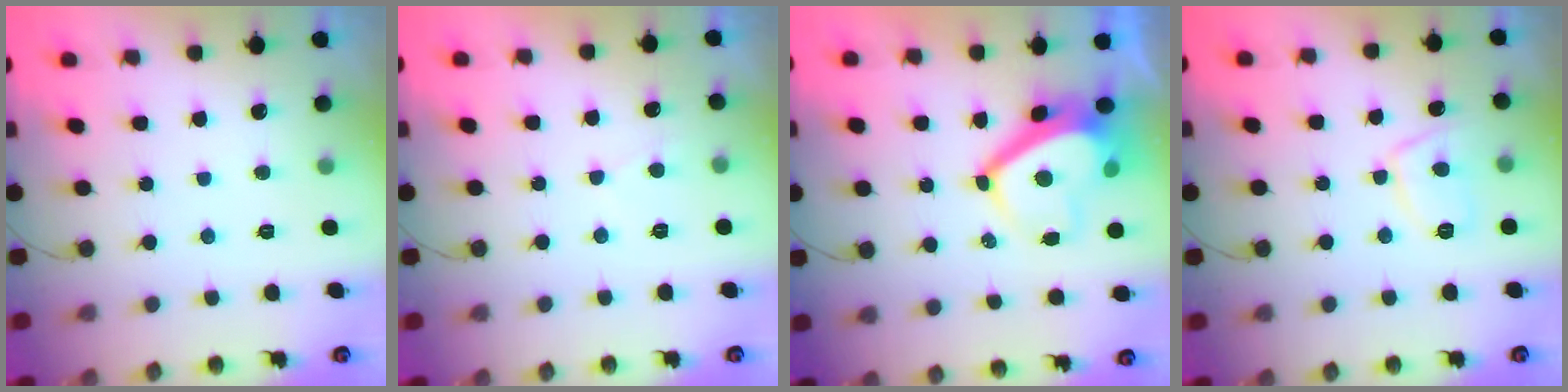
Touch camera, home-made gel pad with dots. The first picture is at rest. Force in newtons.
{"total": 2.3, "press": 2.3, "slide": 0.4}
{"total": 6.8, "press": 6.8, "slide": 1.1}
{"total": 6.9, "press": 6.9, "slide": 0.9}